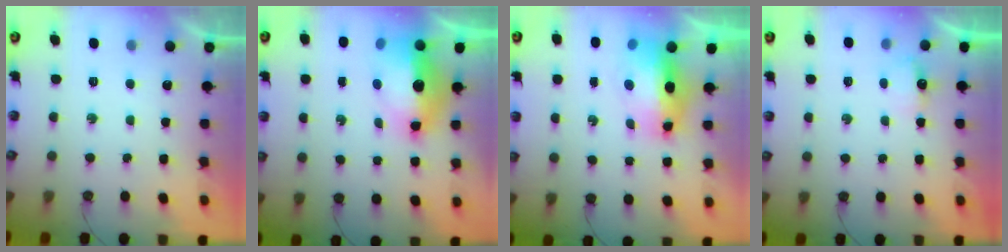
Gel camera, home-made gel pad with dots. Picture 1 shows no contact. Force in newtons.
{"total": 16.2, "press": 15.9, "slide": 3.2}
{"total": 11.7, "press": 11.5, "slide": 1.9}
{"total": 3.6, "press": 3.6, "slide": 0.6}